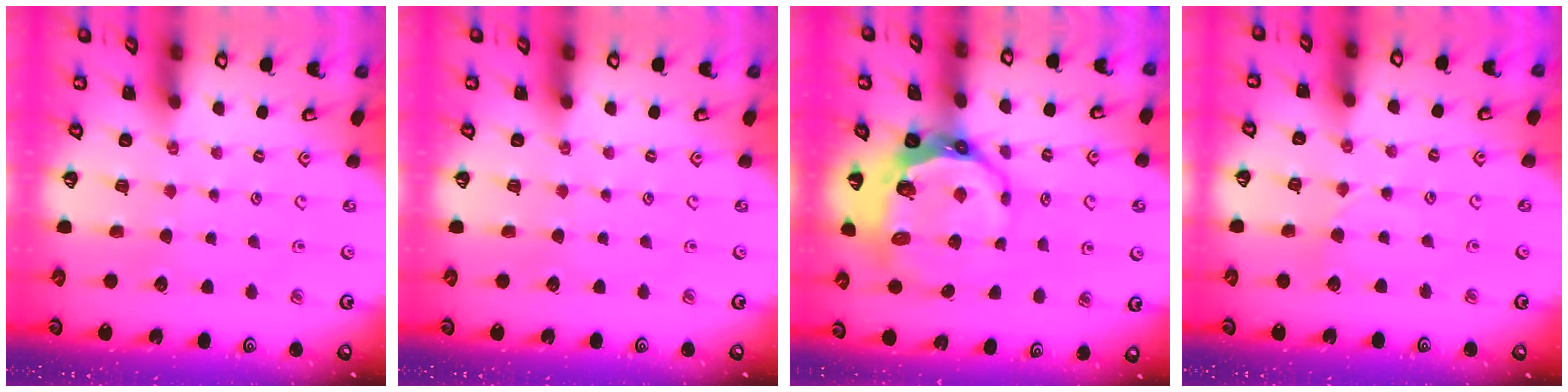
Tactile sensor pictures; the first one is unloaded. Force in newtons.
{"total": 0.0}
{"total": 12.1, "press": 11.3, "slide": 4.1}
{"total": 2.2, "press": 2.2, "slide": 0.3}